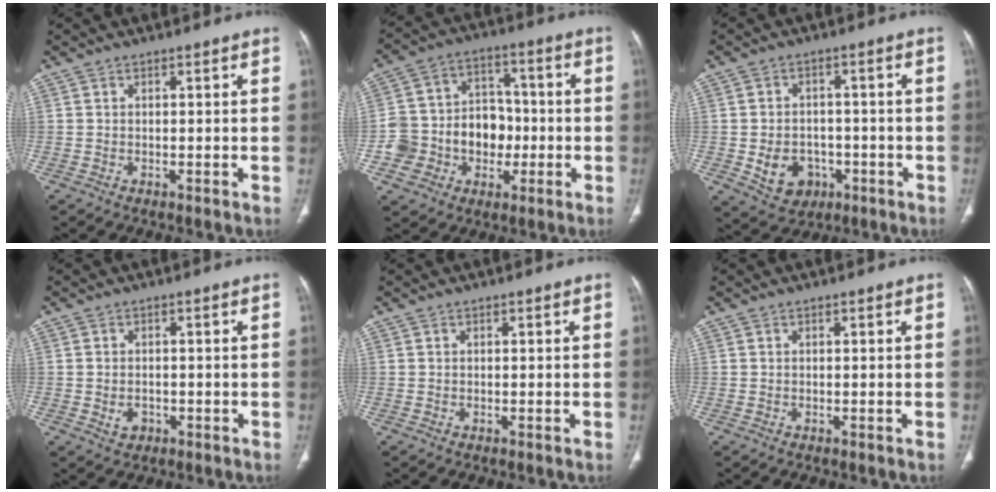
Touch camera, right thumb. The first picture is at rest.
{"total": 15.2, "force": [-3.3, 12.8, 7.5], "torque": [-0.088, 0.050, -0.050]}
{"total": 8.3, "force": [-2.4, 6.7, 4.2], "torque": [-0.048, 0.019, -0.022]}
{"total": 2.8, "force": [-0.7, 2.2, 1.5], "torque": [-0.023, 0.004, -0.005]}
{"total": 0.0}
{"total": 0.0}